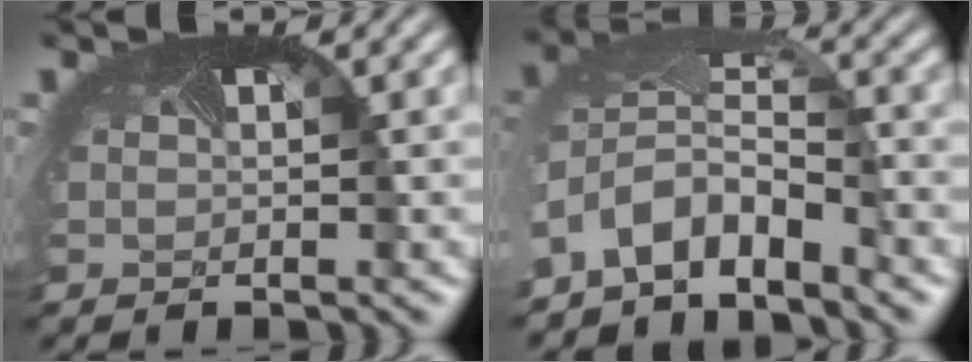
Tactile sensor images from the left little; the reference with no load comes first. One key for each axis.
{"total": 6.8, "fx": -4.2, "fy": 3.3, "fz": 4.3, "tx": -0.086, "ty": -0.008, "tz": -0.085}